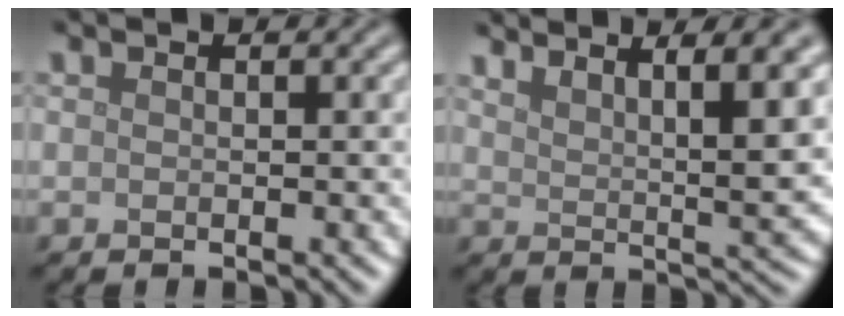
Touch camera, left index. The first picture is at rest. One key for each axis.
{"total": 6.5, "fx": 4.0, "fy": 1.6, "fz": 4.8, "tx": -0.051, "ty": 0.008, "tz": 0.062}